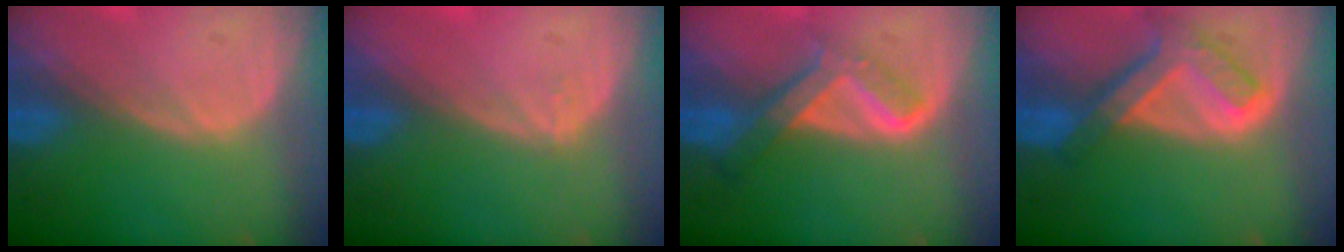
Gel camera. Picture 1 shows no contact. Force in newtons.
{"total": 0.6, "press": 0.4, "slide": 0.5}
{"total": 6.8, "press": 5.7, "slide": 3.7}
{"total": 7.6, "press": 6.5, "slide": 4.0}